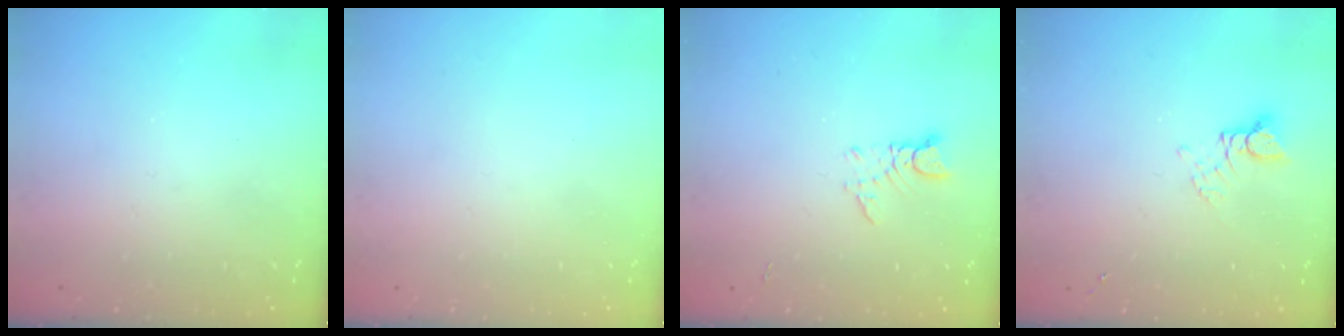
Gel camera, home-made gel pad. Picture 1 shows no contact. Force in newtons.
{"total": 0.0}
{"total": 3.0, "press": 3.0, "slide": 0.4}
{"total": 2.8, "press": 2.8, "slide": 0.3}